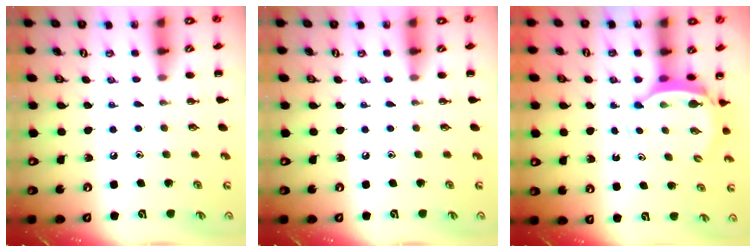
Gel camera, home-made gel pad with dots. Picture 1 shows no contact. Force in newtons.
{"total": 0.0}
{"total": 5.5, "press": 5.5, "slide": 0.9}